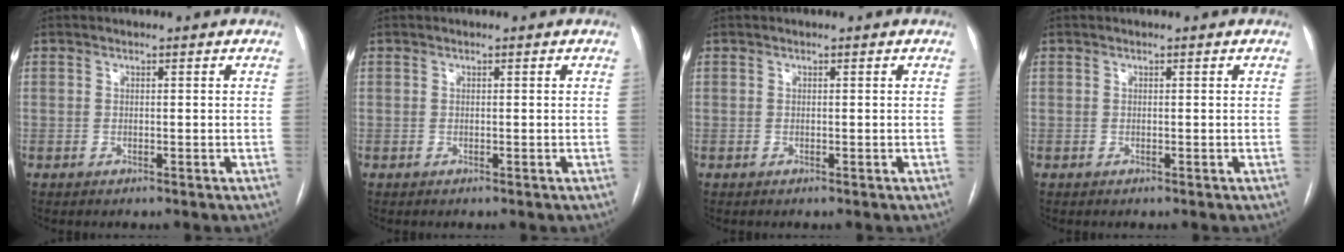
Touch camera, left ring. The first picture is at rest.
{"total": 0.0}
{"total": 0.0}
{"total": 0.0}